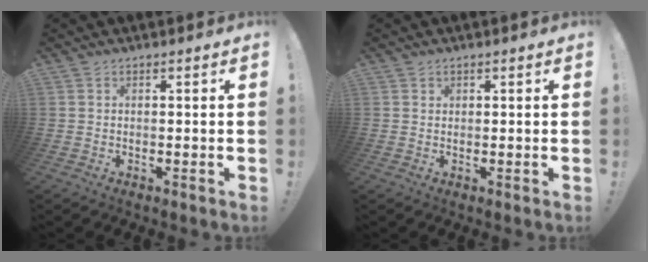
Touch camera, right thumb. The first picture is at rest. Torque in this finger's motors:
{"motor_torque": [-0.05, -0.12, 0.10, -0.02, -0.03]}